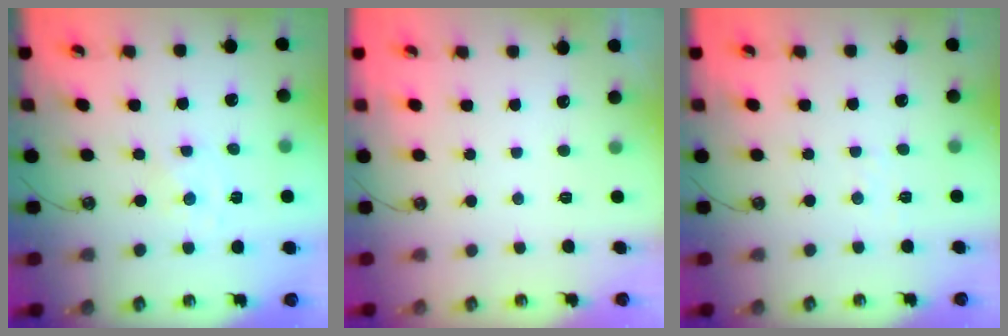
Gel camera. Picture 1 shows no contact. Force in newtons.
{"total": 0.0}
{"total": 2.7, "press": 2.7, "slide": 0.4}